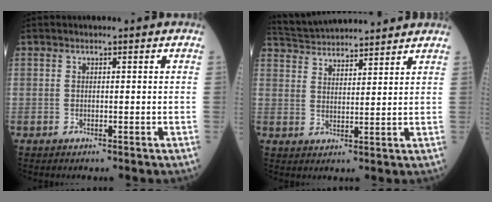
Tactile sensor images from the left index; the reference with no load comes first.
{"total": 12.6, "force": [12.0, 1.6, 3.4], "torque": [-0.069, 0.035, 0.191]}